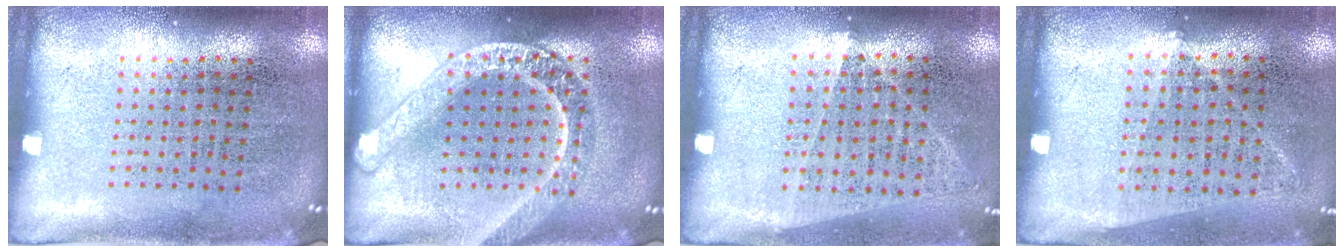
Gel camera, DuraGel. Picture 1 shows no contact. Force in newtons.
{"total": 3.4, "press": 3.4, "slide": 0.4}
{"total": 1.0, "press": 1.0, "slide": 0.3}
{"total": 1.0, "press": 0.9, "slide": 0.5}